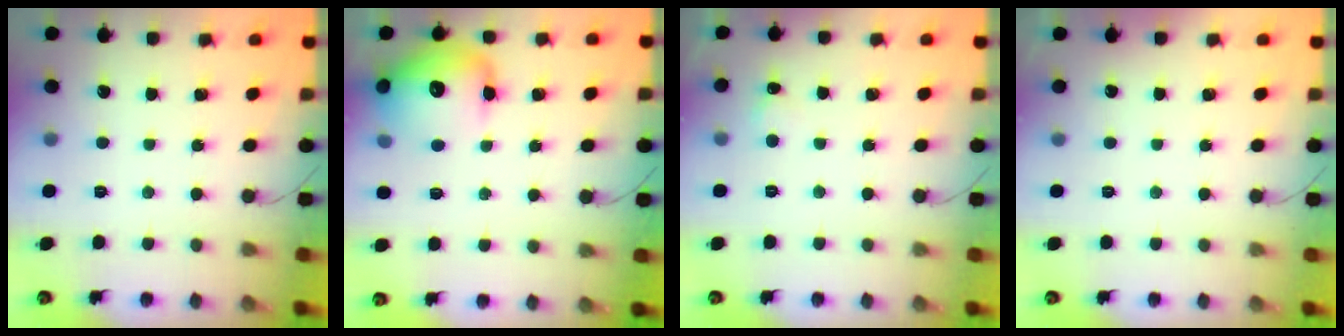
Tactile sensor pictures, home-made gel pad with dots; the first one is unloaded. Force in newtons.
{"total": 15.6, "press": 15.4, "slide": 2.5}
{"total": 4.3, "press": 4.1, "slide": 1.3}
{"total": 10.1, "press": 1.0, "slide": 10.0}